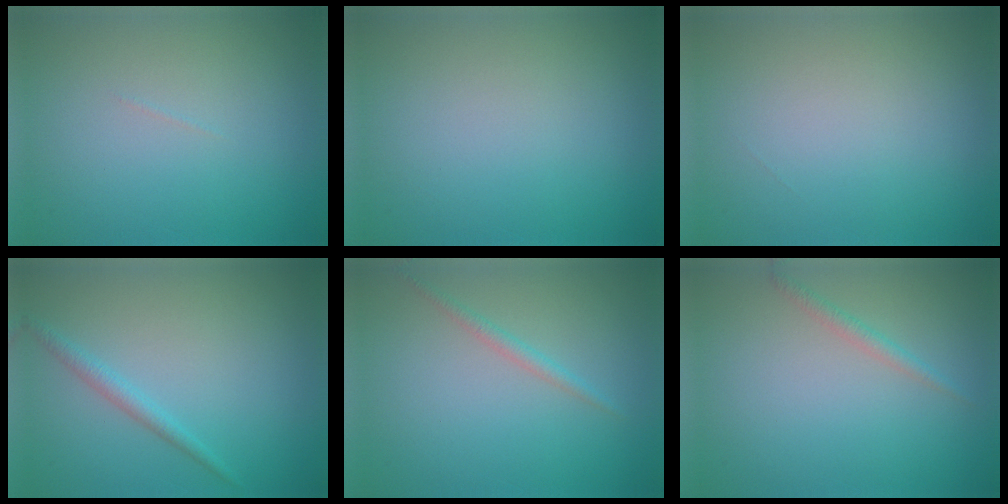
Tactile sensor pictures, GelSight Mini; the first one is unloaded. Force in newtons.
{"total": 0.0}
{"total": 0.0}
{"total": 1.5, "press": 1.5, "slide": 0.1}
{"total": 1.2, "press": 1.2, "slide": 0.0}
{"total": 1.2, "press": 1.2, "slide": 0.0}